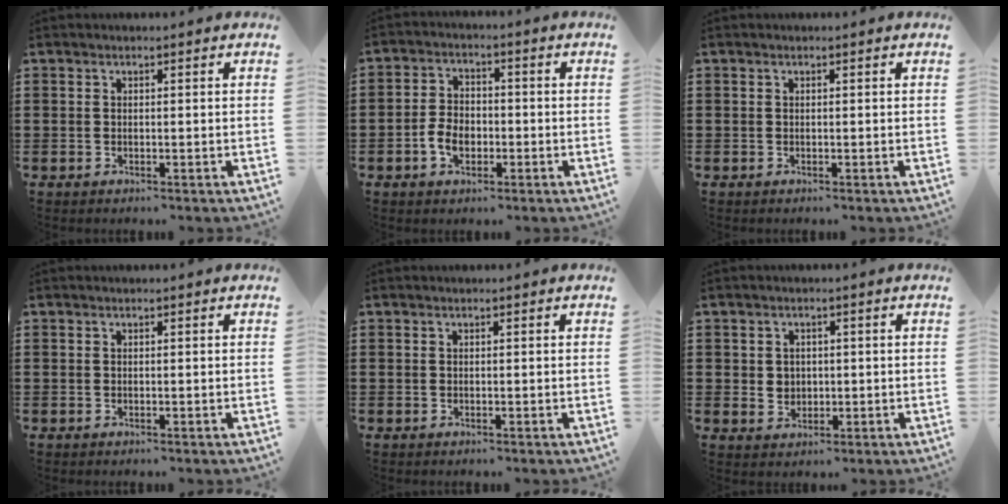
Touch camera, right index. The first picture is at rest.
{"total": 4.6, "force": [-1.6, 3.1, 2.9], "torque": [-0.070, 0.001, -0.033]}
{"total": 0.0}
{"total": 0.0}
{"total": 0.0}
{"total": 2.3, "force": [0.4, 2.2, 0.5], "torque": [-0.018, 0.010, 0.006]}